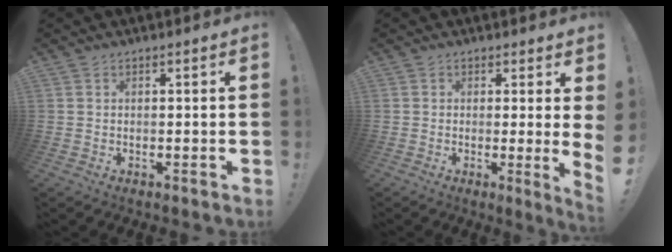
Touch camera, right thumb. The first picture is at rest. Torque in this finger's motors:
{"motor_torque": [1.02, 2.39, 0.29, 0.21, 0.10]}